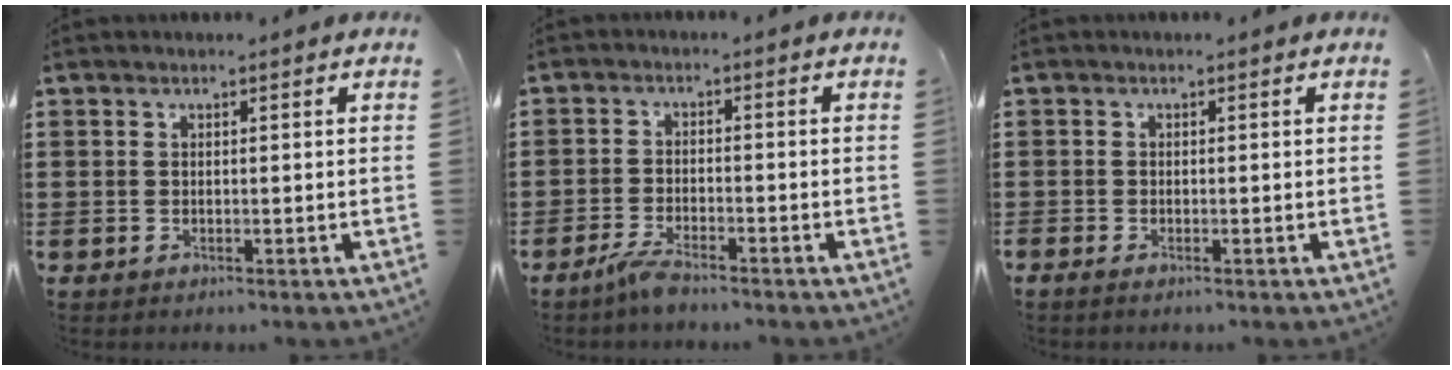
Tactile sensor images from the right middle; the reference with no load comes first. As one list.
[{"total": 3.2, "force": [-2.9, 0.6, 1.2], "torque": [-0.036, 0.002, -0.062]}, {"total": 0.7, "force": [-0.6, 0.3, 0.2], "torque": [-0.006, -0.002, -0.012]}]